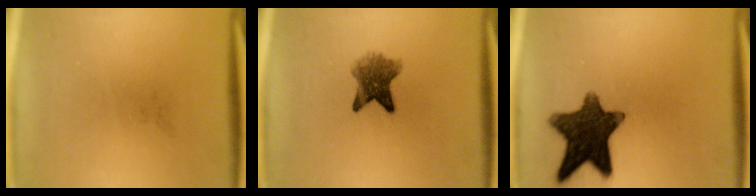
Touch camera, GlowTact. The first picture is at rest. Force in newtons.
{"total": 6.0}
{"total": 12.8}